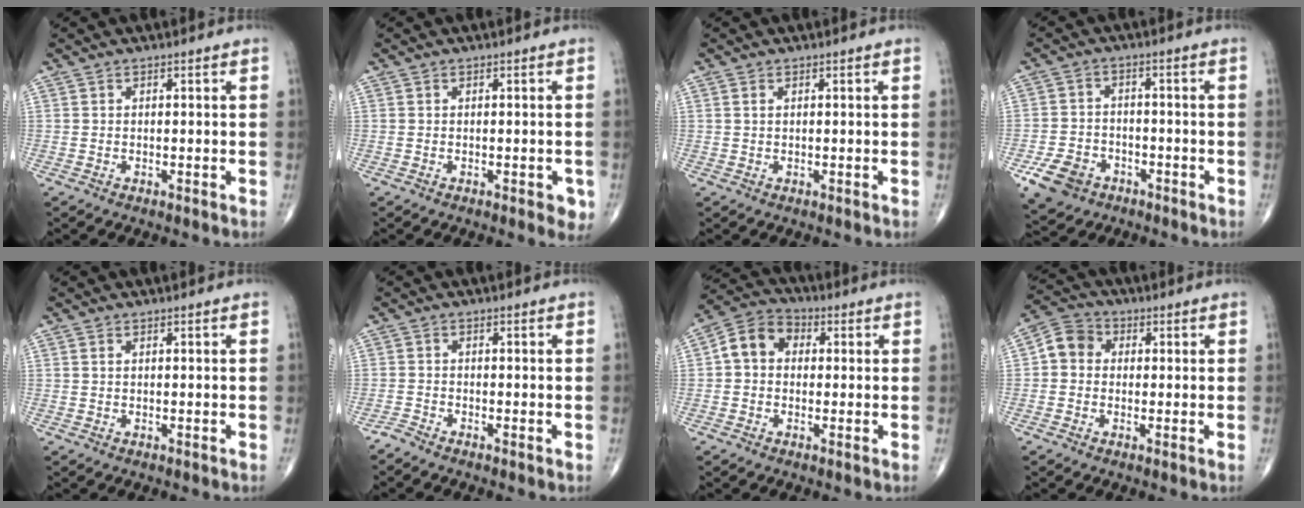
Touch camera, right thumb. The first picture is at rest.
{"total": 2.4, "force": [-0.9, 1.2, 1.9], "torque": [-0.009, 0.001, -0.010]}
{"total": 0.9, "force": [0.4, 0.5, 0.7], "torque": [-0.017, 0.004, 0.010]}
{"total": 7.7, "force": [-4.1, 5.8, 3.1], "torque": [-0.050, 0.020, -0.068]}
{"total": 0.6, "force": [0.3, 0.3, 0.5], "torque": [-0.011, 0.004, 0.008]}
{"total": 1.4, "force": [-1.3, 0.2, 0.5], "torque": [-0.014, -0.005, -0.030]}
{"total": 7.8, "force": [0.8, 6.2, 4.7], "torque": [-0.069, 0.025, 0.000]}
{"total": 5.8, "force": [0.4, 5.0, 2.8], "torque": [-0.037, 0.017, -0.006]}